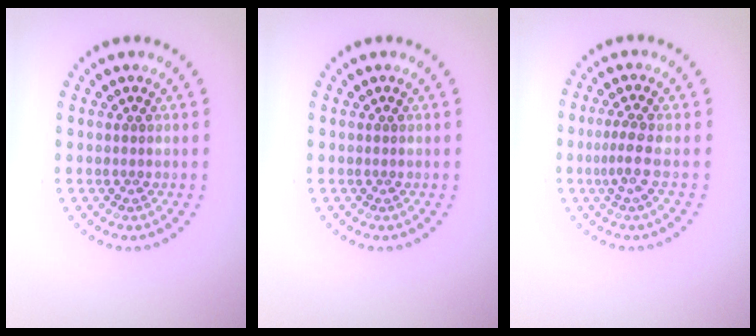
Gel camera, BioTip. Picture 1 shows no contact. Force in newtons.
{"total": 0.0}
{"total": 1.8, "press": 1.4, "slide": 1.1}